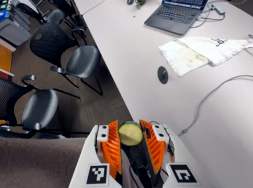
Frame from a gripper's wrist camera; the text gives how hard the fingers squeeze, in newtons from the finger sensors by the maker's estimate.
{"total": 12.8, "left": 13.2, "right": 12.4}